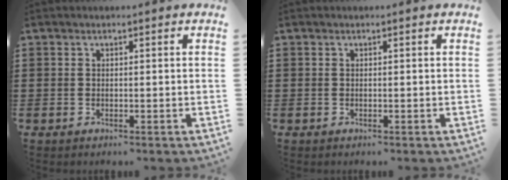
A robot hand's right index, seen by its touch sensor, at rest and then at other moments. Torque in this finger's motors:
{"motor_torque": [0.07, 0.02, 0.00, 0.00]}